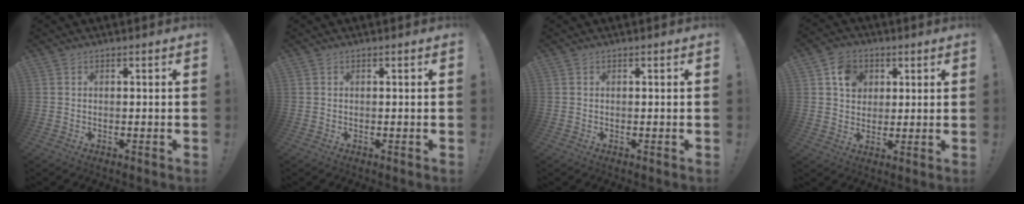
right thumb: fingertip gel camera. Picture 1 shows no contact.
{"total": 0.0}
{"total": 0.0}
{"total": 8.9, "force": [3.3, 7.6, 3.2], "torque": [-0.037, -0.011, 0.065]}